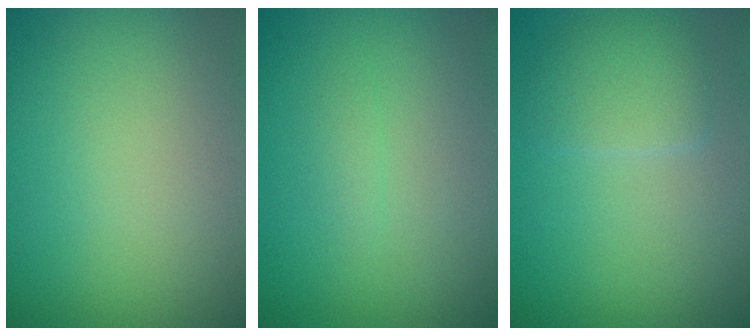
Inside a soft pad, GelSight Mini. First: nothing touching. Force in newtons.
{"total": 0.7, "press": 0.7, "slide": 0.0}
{"total": 2.3, "press": 2.3, "slide": 0.3}